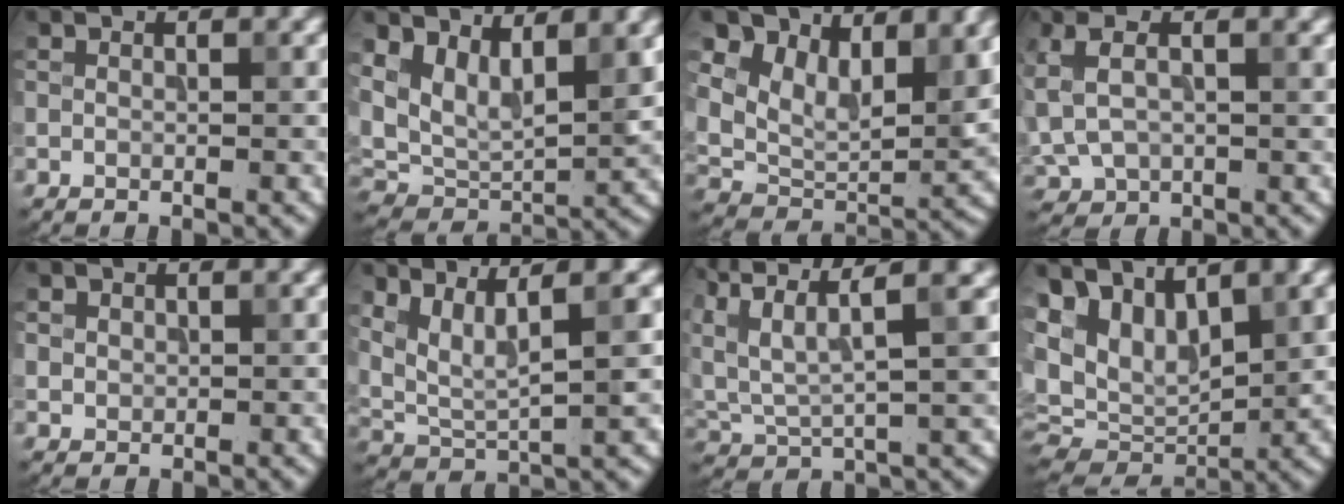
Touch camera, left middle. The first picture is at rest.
{"total": 7.4, "force": [3.2, 4.2, 5.3], "torque": [-0.108, -0.013, 0.060]}
{"total": 8.6, "force": [5.9, 4.2, 4.6], "torque": [-0.096, -0.001, 0.093]}
{"total": 6.5, "force": [2.0, 3.9, 4.8], "torque": [-0.132, 0.019, 0.047]}
{"total": 1.5, "force": [0.5, 1.3, 0.5], "torque": [-0.016, 0.002, 0.024]}
{"total": 4.7, "force": [2.3, 1.1, 3.9], "torque": [-0.084, -0.002, 0.052]}
{"total": 8.7, "force": [5.3, 2.4, 6.4], "torque": [-0.144, 0.015, 0.098]}
{"total": 8.5, "force": [3.8, 4.8, 5.9], "torque": [-0.146, 0.002, 0.070]}